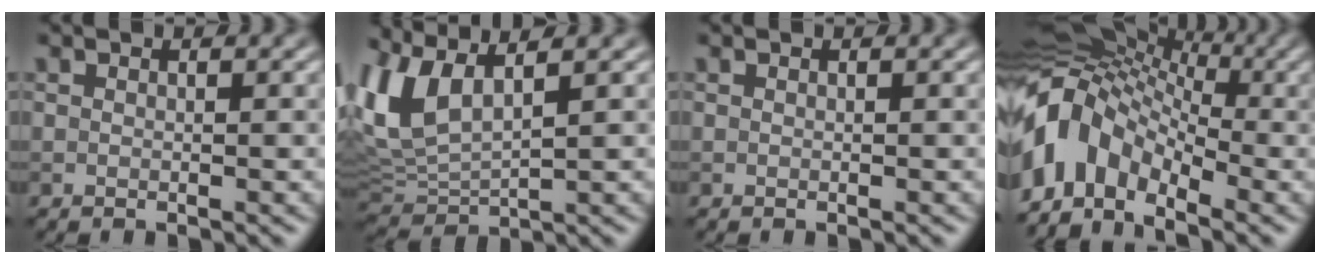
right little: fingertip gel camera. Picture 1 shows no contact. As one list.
[{"total": 6.6, "force": [2.8, 3.1, 5.2], "torque": [-0.136, 0.007, 0.057]}, {"total": 0.0}, {"total": 9.4, "force": [-3.2, 6.6, 5.9], "torque": [-0.108, 0.006, -0.073]}]